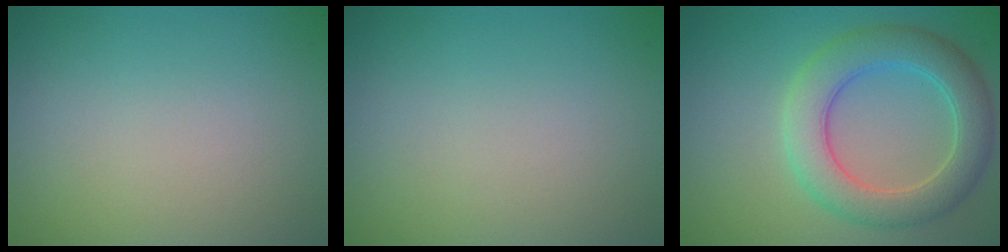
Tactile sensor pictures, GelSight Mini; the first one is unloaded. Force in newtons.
{"total": 0.0}
{"total": 5.8, "press": 5.8, "slide": 0.3}